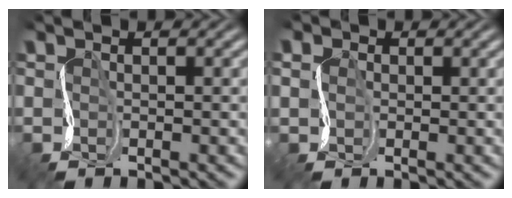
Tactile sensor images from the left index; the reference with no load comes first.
{"total": 1.8, "force": [0.9, 1.6, 0.3], "torque": [0.005, 0.006, 0.002]}